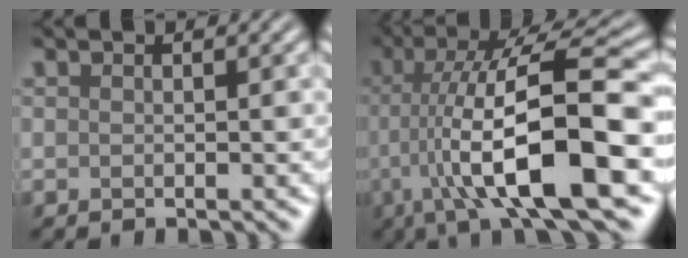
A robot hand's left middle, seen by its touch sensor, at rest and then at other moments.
{"total": 13.3, "force": [-2.1, 3.1, 12.8], "torque": [-0.196, 0.019, -0.031]}